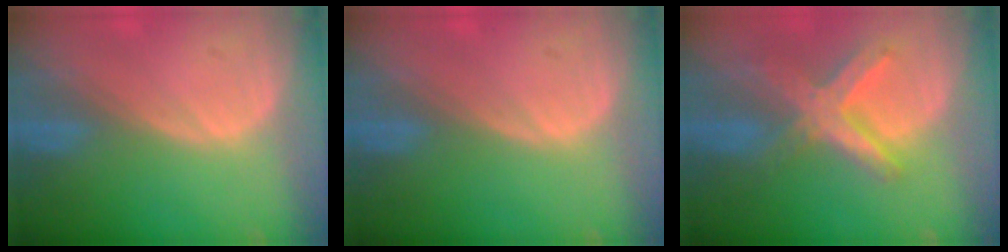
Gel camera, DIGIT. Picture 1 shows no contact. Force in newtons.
{"total": 0.0}
{"total": 8.2, "press": 7.1, "slide": 4.1}